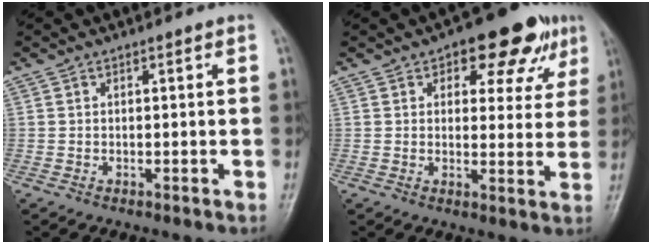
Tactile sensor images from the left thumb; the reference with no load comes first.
{"total": 11.8, "force": [6.1, 6.2, 8.1], "torque": [-0.051, -0.009, 0.074]}